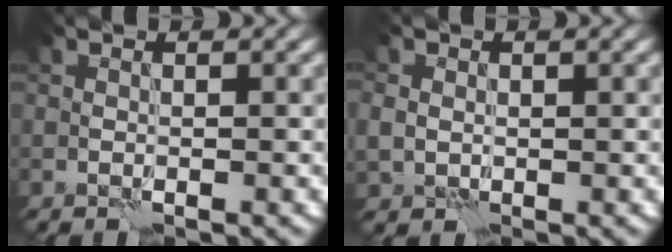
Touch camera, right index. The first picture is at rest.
{"total": 1.9, "force": [0.2, 1.7, 0.9], "torque": [-0.019, 0.001, 0.004]}